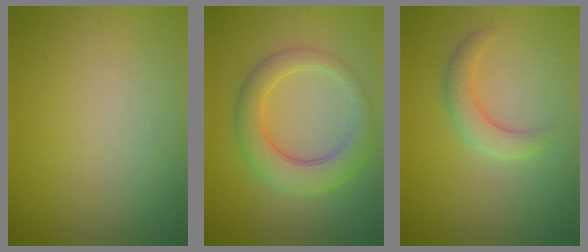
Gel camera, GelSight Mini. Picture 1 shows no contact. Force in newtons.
{"total": 5.1, "press": 5.1, "slide": 0.3}
{"total": 2.7, "press": 2.7, "slide": 0.2}